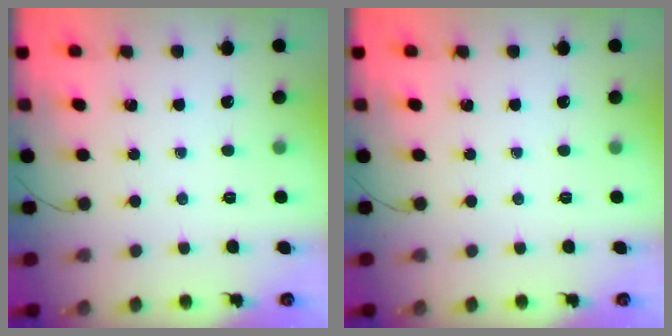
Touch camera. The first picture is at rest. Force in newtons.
{"total": 0.0}